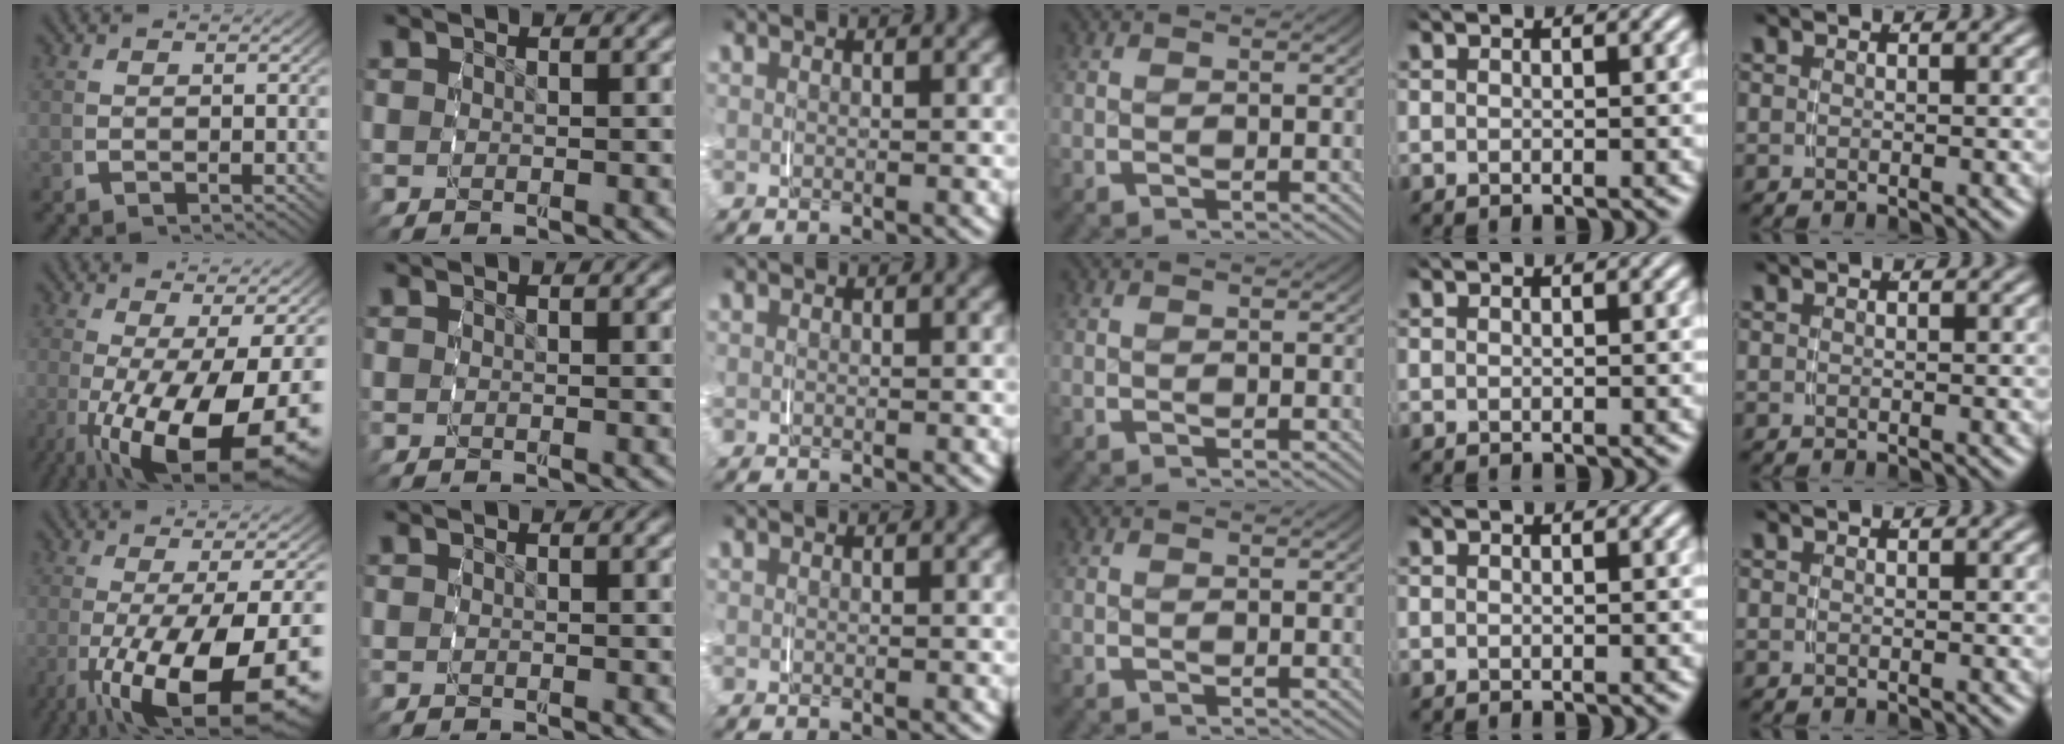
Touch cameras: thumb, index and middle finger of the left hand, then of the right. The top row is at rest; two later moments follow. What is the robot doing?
{"motion": "grasp_and_lifting", "object": "glasses case"}